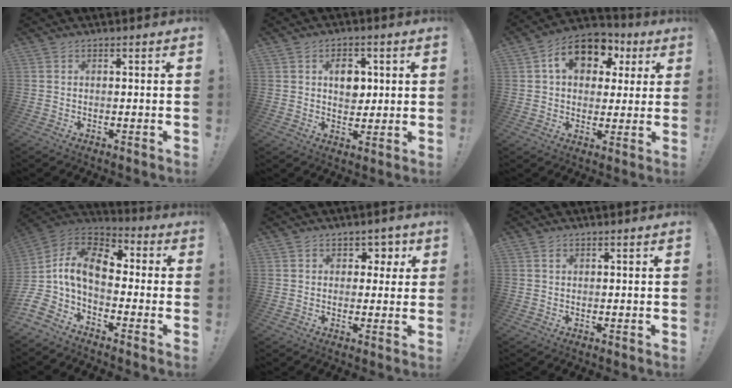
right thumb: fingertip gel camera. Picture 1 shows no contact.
{"total": 7.3, "force": [1.6, 5.8, 4.2], "torque": [-0.048, -0.001, 0.025]}
{"total": 14.6, "force": [5.6, 10.2, 8.7], "torque": [-0.131, -0.006, 0.104]}
{"total": 13.8, "force": [0.3, 7.7, 11.4], "torque": [-0.233, 0.007, 0.007]}
{"total": 4.6, "force": [2.1, 3.9, 1.2], "torque": [0.007, -0.016, 0.034]}
{"total": 0.9, "force": [0.5, 0.7, 0.4], "torque": [-0.001, -0.001, 0.008]}